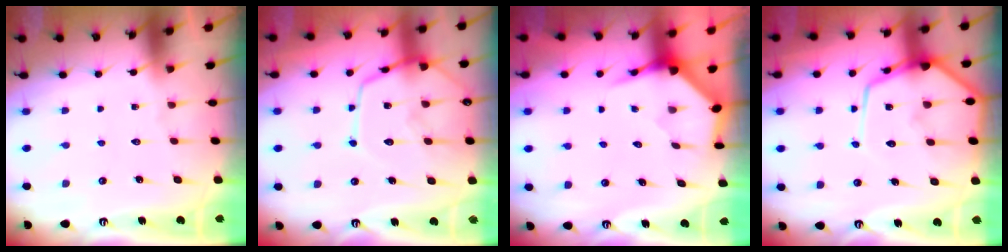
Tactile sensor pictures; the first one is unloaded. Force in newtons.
{"total": 12.5, "press": 12.4, "slide": 1.2}
{"total": 4.0, "press": 3.9, "slide": 0.4}
{"total": 14.9, "press": 14.9, "slide": 1.1}